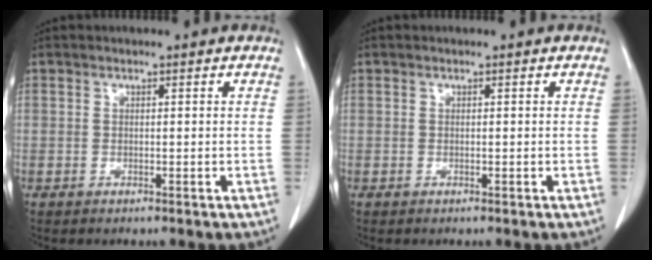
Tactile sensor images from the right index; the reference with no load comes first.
{"total": 0.0}